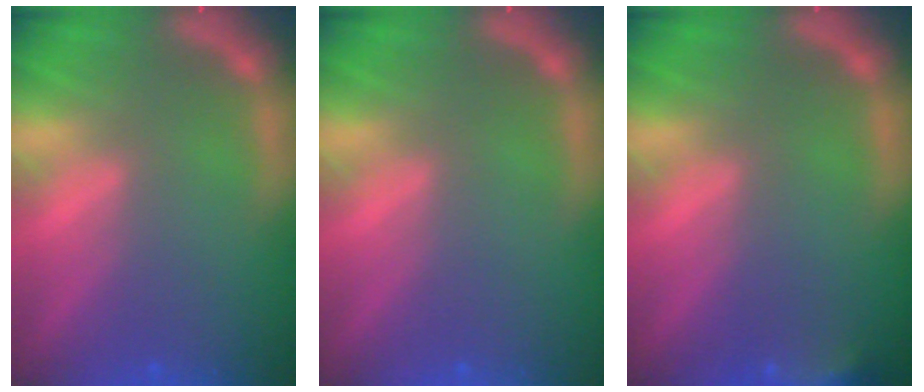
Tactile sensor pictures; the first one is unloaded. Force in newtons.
{"total": 0.0}
{"total": 3.0}